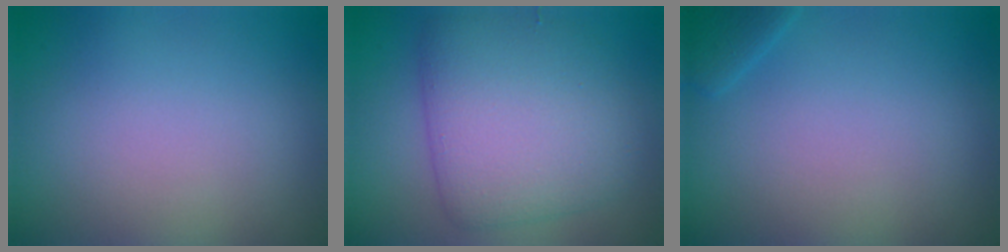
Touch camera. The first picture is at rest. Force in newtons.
{"total": 7.4, "press": 7.4, "slide": 0.2}
{"total": 1.4, "press": 1.4, "slide": 0.1}